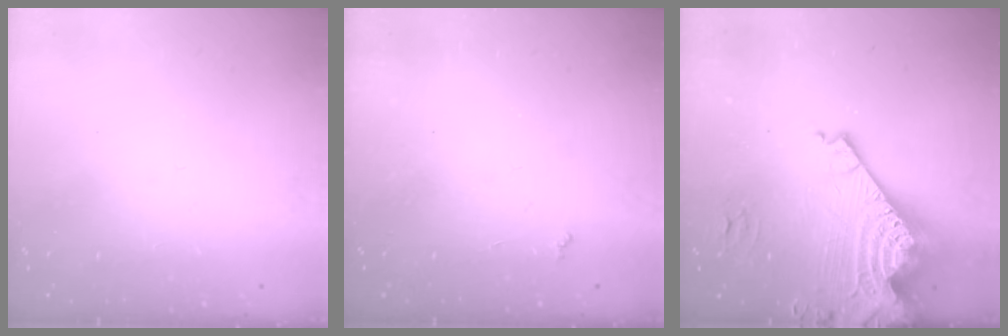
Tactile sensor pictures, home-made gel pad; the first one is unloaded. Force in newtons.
{"total": 2.7, "press": 2.6, "slide": 0.4}
{"total": 15.7, "press": 15.7, "slide": 1.4}